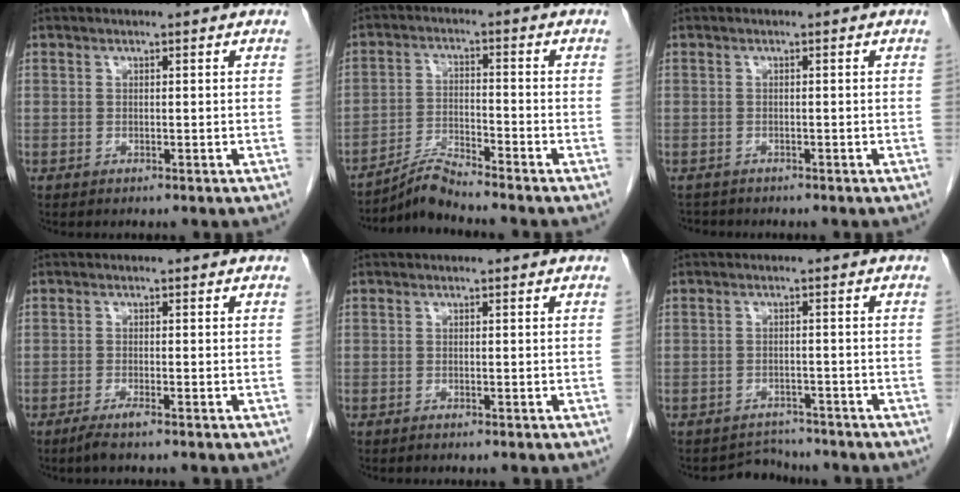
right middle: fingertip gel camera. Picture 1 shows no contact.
{"total": 4.9, "force": [-4.6, -1.0, 1.0], "torque": [-0.022, -0.015, -0.088]}
{"total": 1.8, "force": [-1.7, 0.7, 0.0], "torque": [-0.008, -0.006, -0.027]}
{"total": 1.9, "force": [-1.4, -0.2, 1.3], "torque": [-0.032, -0.005, -0.029]}
{"total": 0.0}
{"total": 3.3, "force": [-3.0, 0.7, -1.2], "torque": [0.015, 0.004, -0.045]}